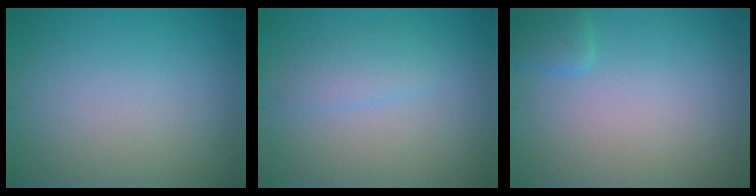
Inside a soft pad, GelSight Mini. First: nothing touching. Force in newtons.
{"total": 1.8, "press": 1.8, "slide": 0.0}
{"total": 1.5, "press": 1.5, "slide": 0.1}